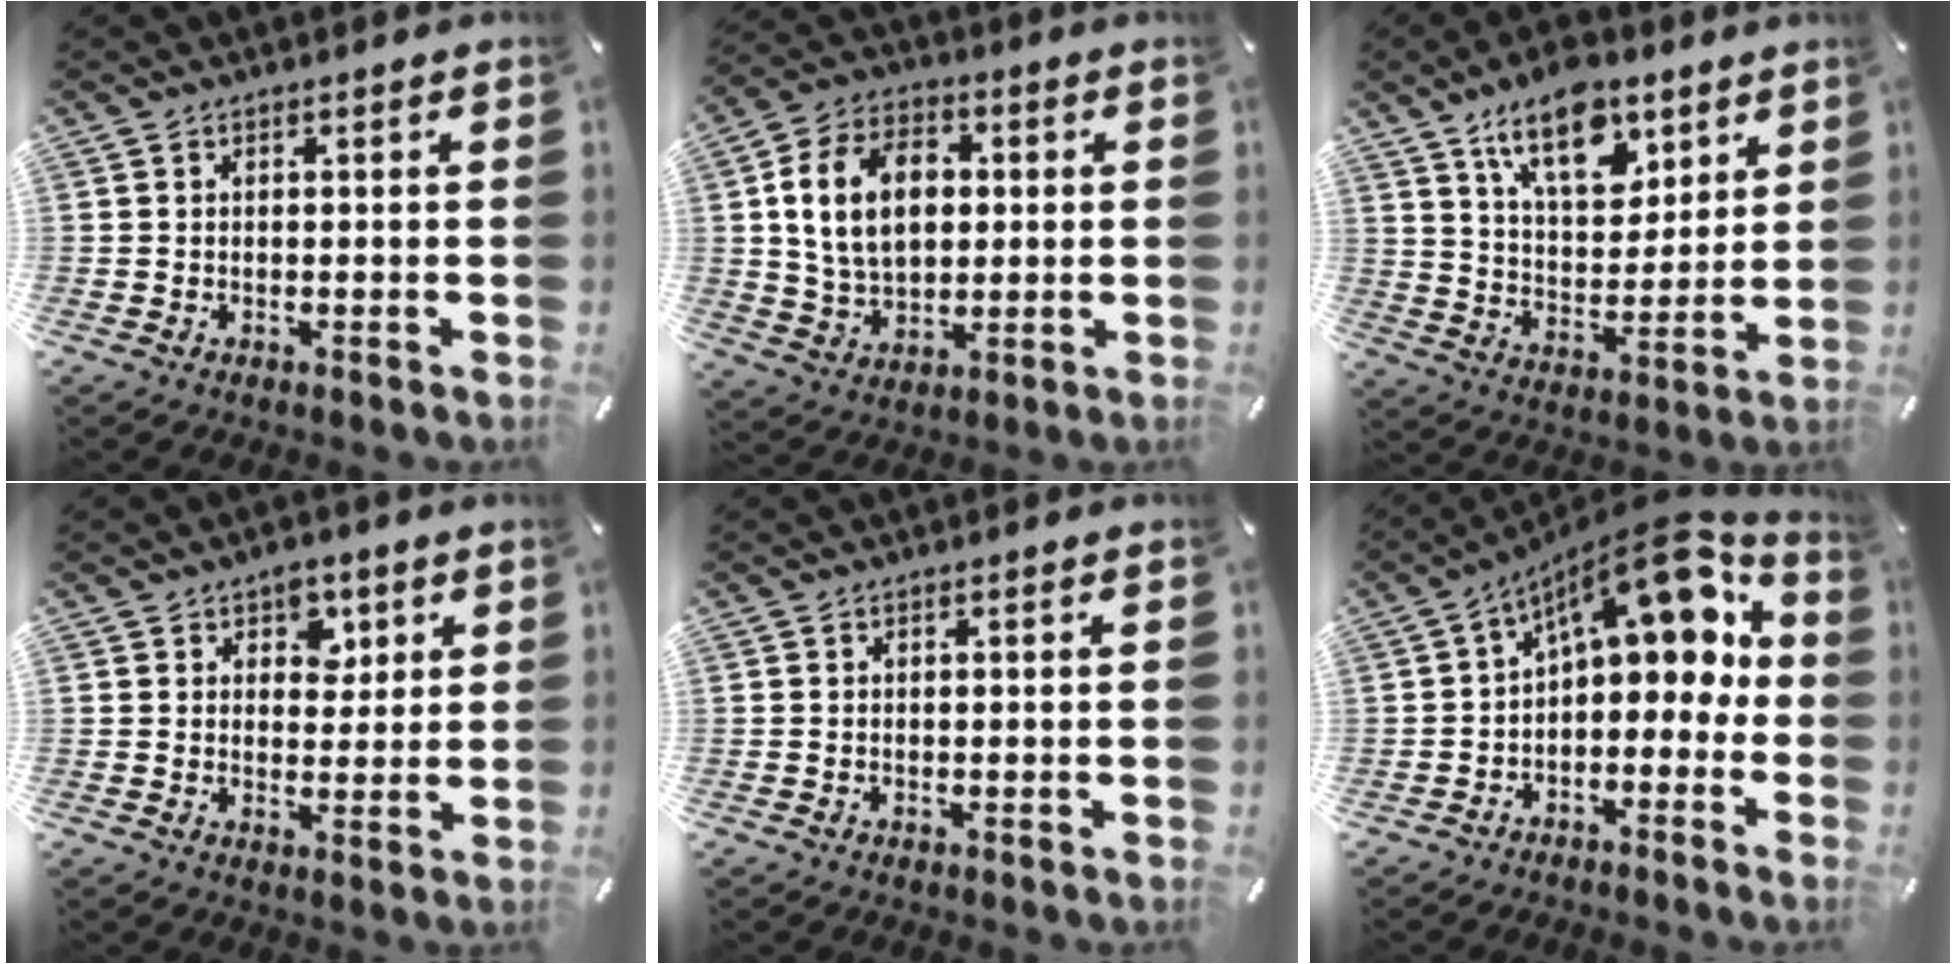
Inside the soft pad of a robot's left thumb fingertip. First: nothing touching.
{"total": 14.4, "force": [2.2, 10.8, 9.4], "torque": [-0.195, 0.013, 0.038]}
{"total": 15.2, "force": [9.4, 8.5, 8.5], "torque": [-0.128, -0.044, 0.167]}
{"total": 5.0, "force": [2.6, 4.0, 1.6], "torque": [-0.004, -0.006, 0.037]}
{"total": 0.0}
{"total": 12.3, "force": [6.1, 5.9, 8.9], "torque": [-0.115, -0.052, 0.100]}